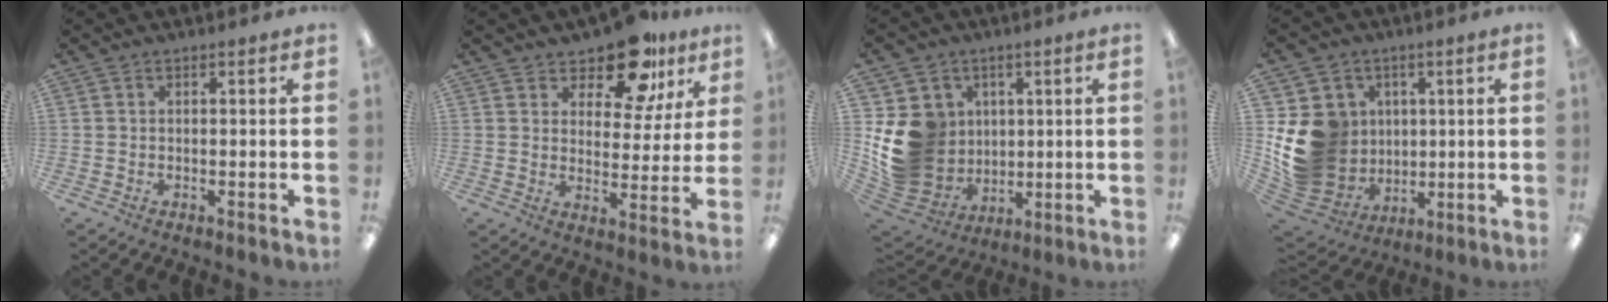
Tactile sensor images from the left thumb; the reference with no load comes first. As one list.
[{"total": 13.5, "force": [10.3, 6.0, 6.4], "torque": [-0.100, -0.061, 0.183]}, {"total": 16.8, "force": [1.6, 15.1, 7.1], "torque": [-0.163, -0.019, 0.049]}, {"total": 17.9, "force": [1.0, 16.2, 7.7], "torque": [-0.175, -0.018, 0.046]}]